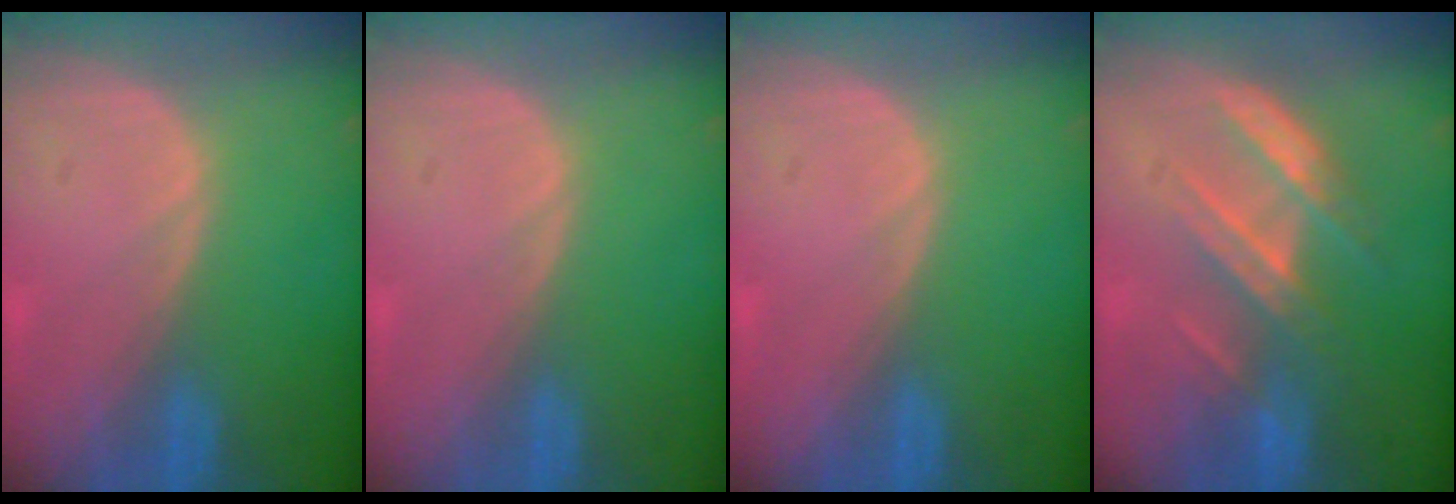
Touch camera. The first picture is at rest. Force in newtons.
{"total": 0.0}
{"total": 0.0}
{"total": 7.4, "press": 6.7, "slide": 3.3}